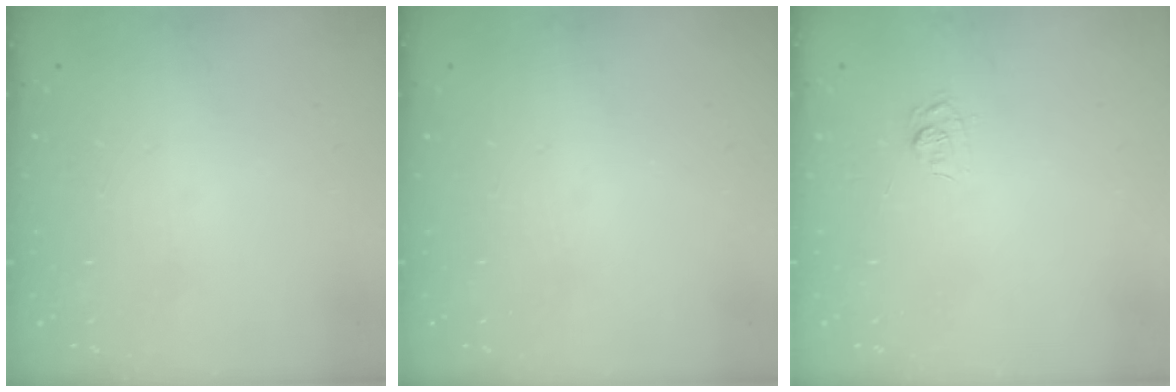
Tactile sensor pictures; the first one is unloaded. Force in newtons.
{"total": 0.0}
{"total": 7.2, "press": 7.1, "slide": 1.5}